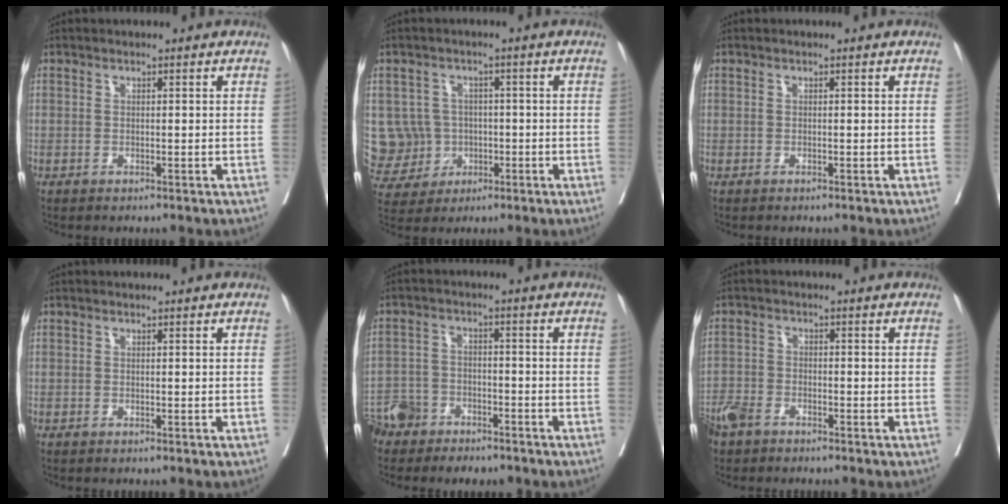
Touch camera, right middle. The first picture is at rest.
{"total": 8.4, "force": [-0.4, 8.3, 0.8], "torque": [-0.033, 0.020, 0.007]}
{"total": 0.0}
{"total": 0.0}
{"total": 6.3, "force": [-5.2, 3.5, 0.7], "torque": [-0.019, 0.001, -0.098]}
{"total": 4.9, "force": [-4.0, 2.2, 1.8], "torque": [-0.038, -0.004, -0.079]}